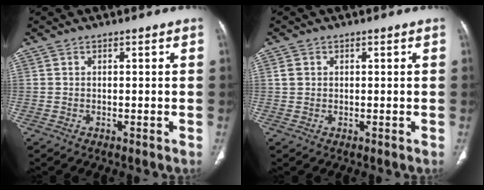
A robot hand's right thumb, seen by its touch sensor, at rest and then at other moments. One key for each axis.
{"total": 1.5, "fx": 0.3, "fy": 1.3, "fz": 0.7, "tx": -0.012, "ty": 0.003, "tz": 0.009}